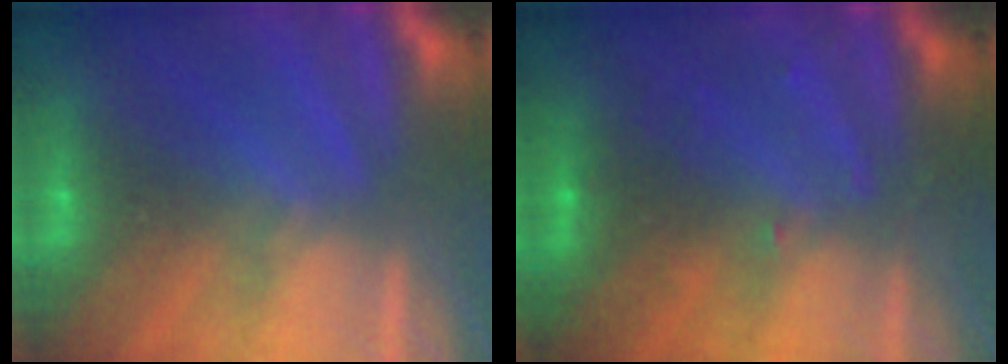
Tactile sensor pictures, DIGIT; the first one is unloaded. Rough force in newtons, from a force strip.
{"total": 2.9}